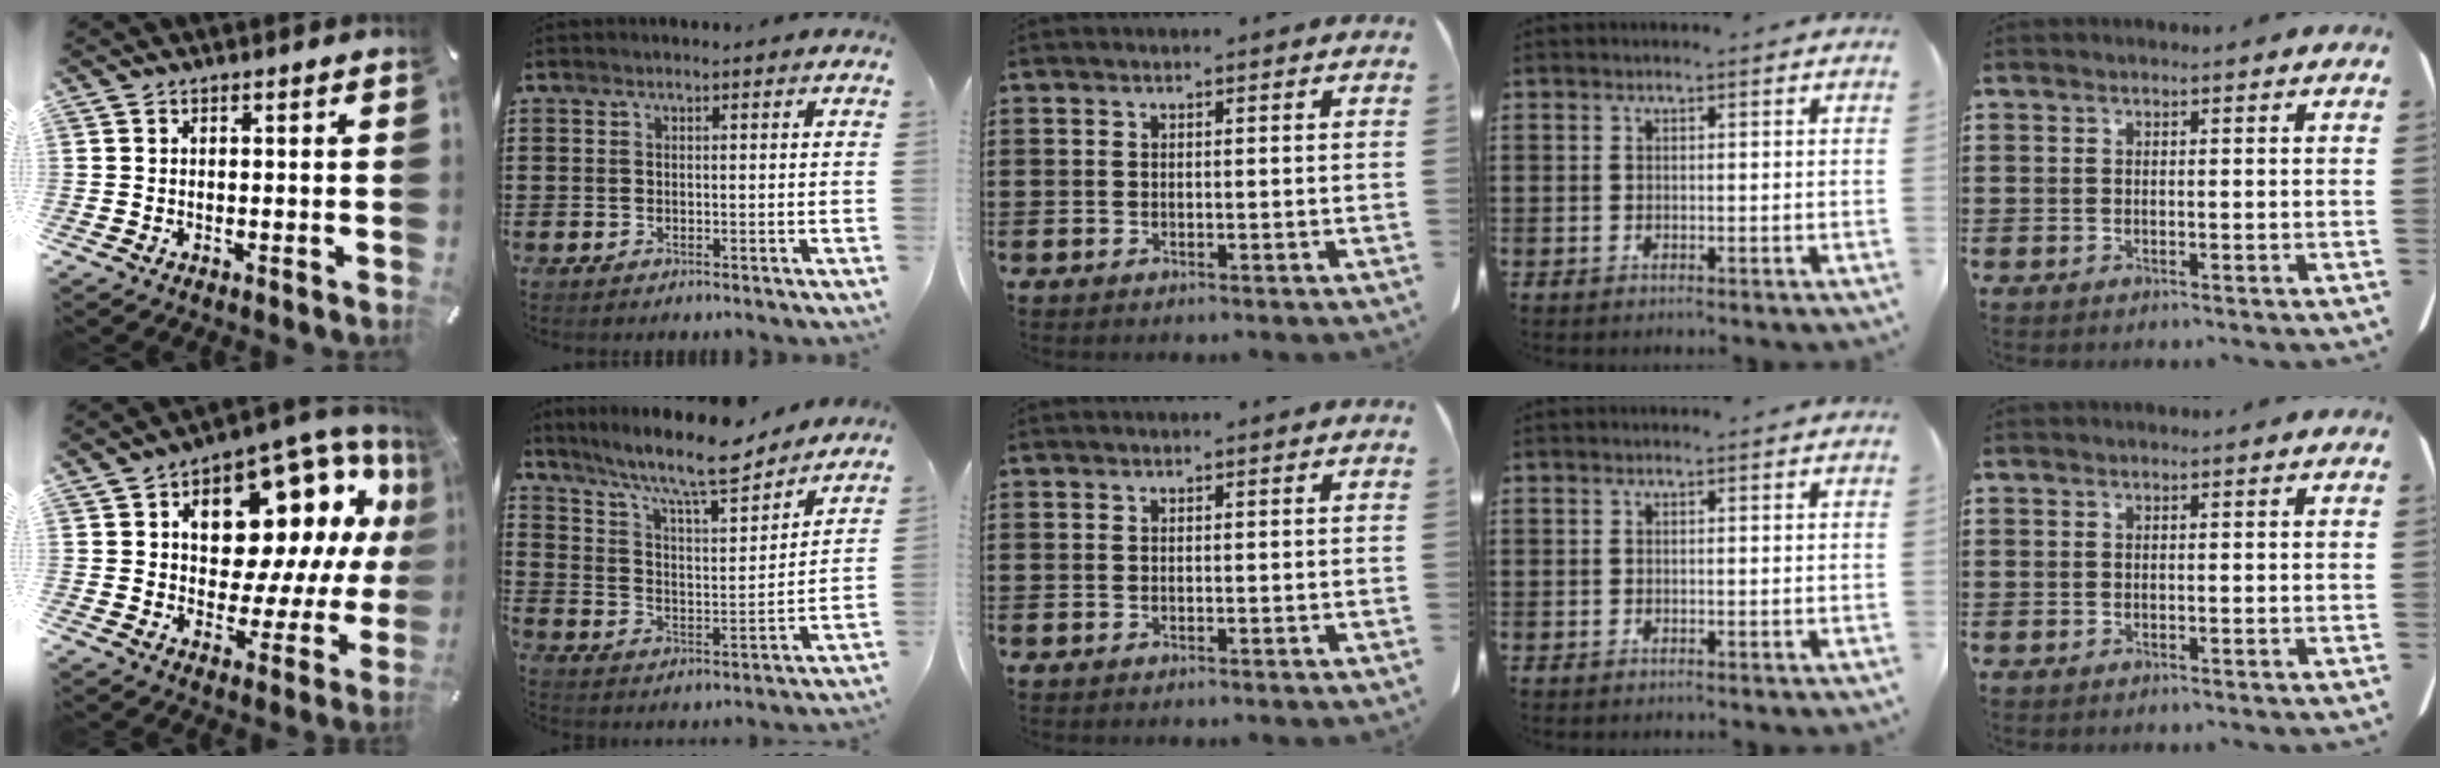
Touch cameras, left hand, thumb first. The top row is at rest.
{"thumb": {"total": 18.7, "force": [8.1, 10.7, 13.0], "torque": [-0.184, -0.055, 0.135]}, "index": {"total": 10.9, "force": [9.1, 1.8, 5.8], "torque": [-0.130, -0.054, 0.151]}}